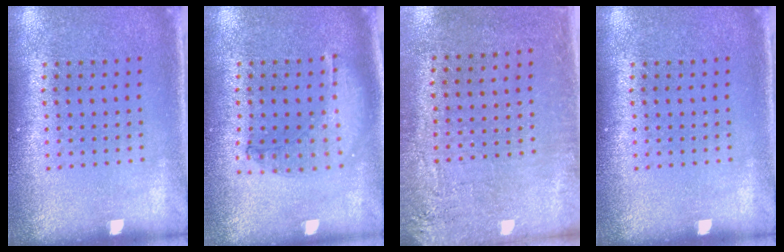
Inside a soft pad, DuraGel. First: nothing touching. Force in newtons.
{"total": 1.0, "press": 1.0, "slide": 0.2}
{"total": 2.7, "press": 2.3, "slide": 1.4}
{"total": 0.0}